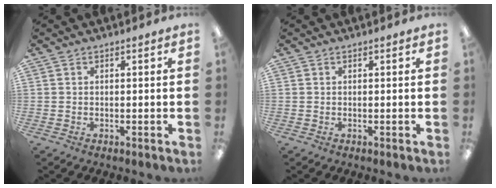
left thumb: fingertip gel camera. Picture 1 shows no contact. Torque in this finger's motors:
{"motor_torque": [-0.05, 0.05, 0.00, 0.00, 0.00]}